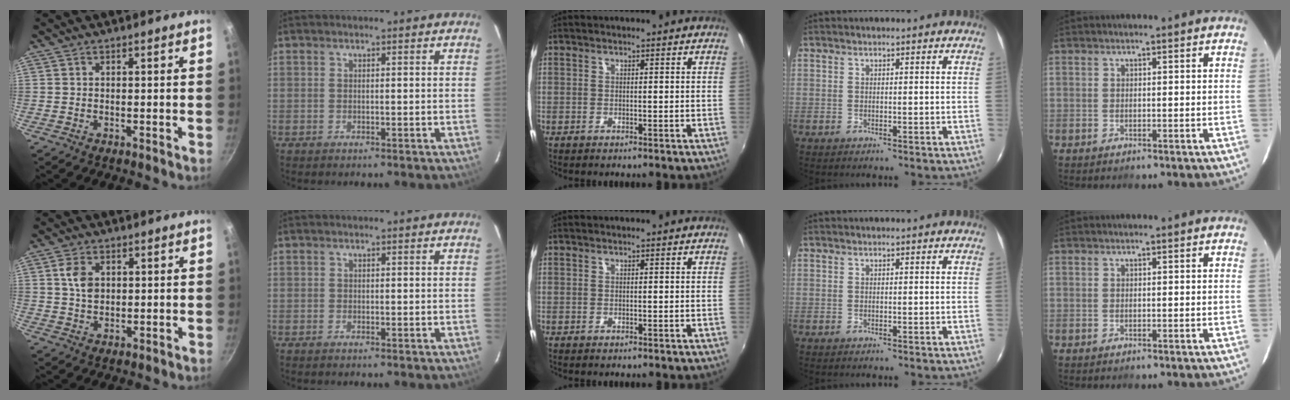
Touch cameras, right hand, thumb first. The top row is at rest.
{"thumb": {"total": 6.6, "force": [1.5, 4.5, 4.6], "torque": [-0.077, -0.001, 0.028]}}